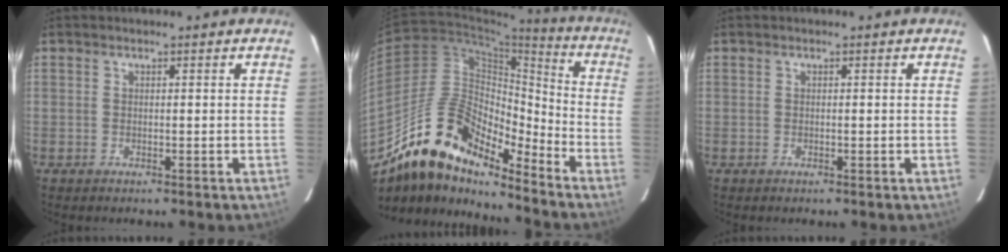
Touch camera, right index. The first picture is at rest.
{"total": 17.9, "force": [-13.5, 6.6, 9.6], "torque": [-0.161, 0.044, -0.236]}
{"total": 0.0}